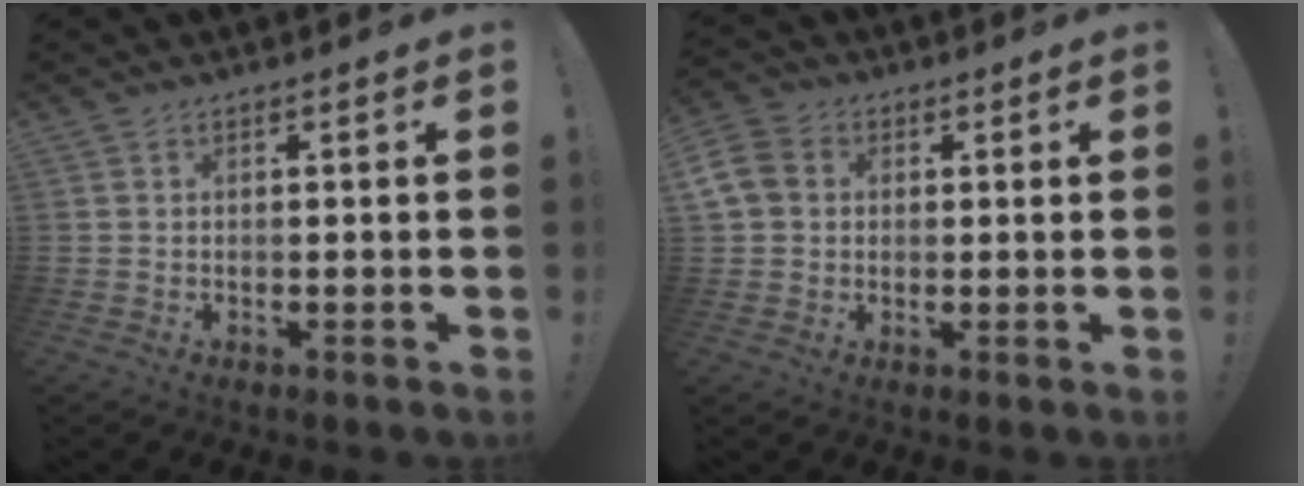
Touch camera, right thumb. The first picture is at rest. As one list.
[{"total": 8.5, "force": [1.9, 7.2, 4.1], "torque": [-0.081, 0.002, 0.039]}]